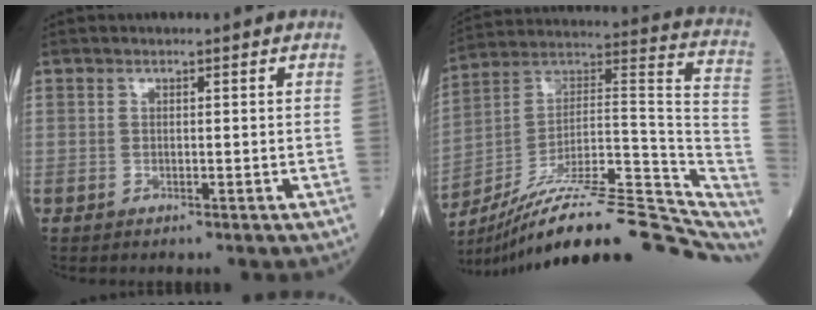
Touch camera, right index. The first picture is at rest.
{"total": 28.0, "force": [-21.4, 5.6, 17.1], "torque": [-0.203, 0.031, -0.321]}